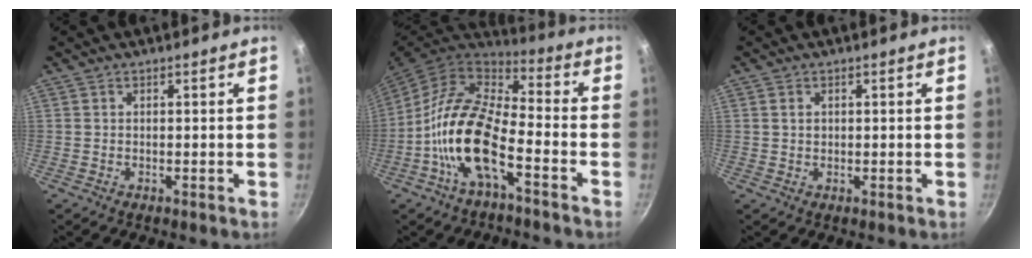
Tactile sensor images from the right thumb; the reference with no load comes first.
{"total": 16.7, "force": [-6.0, 7.3, 13.8], "torque": [-0.261, 0.044, -0.134]}
{"total": 1.6, "force": [0.4, 1.3, 0.9], "torque": [-0.012, 0.001, 0.007]}